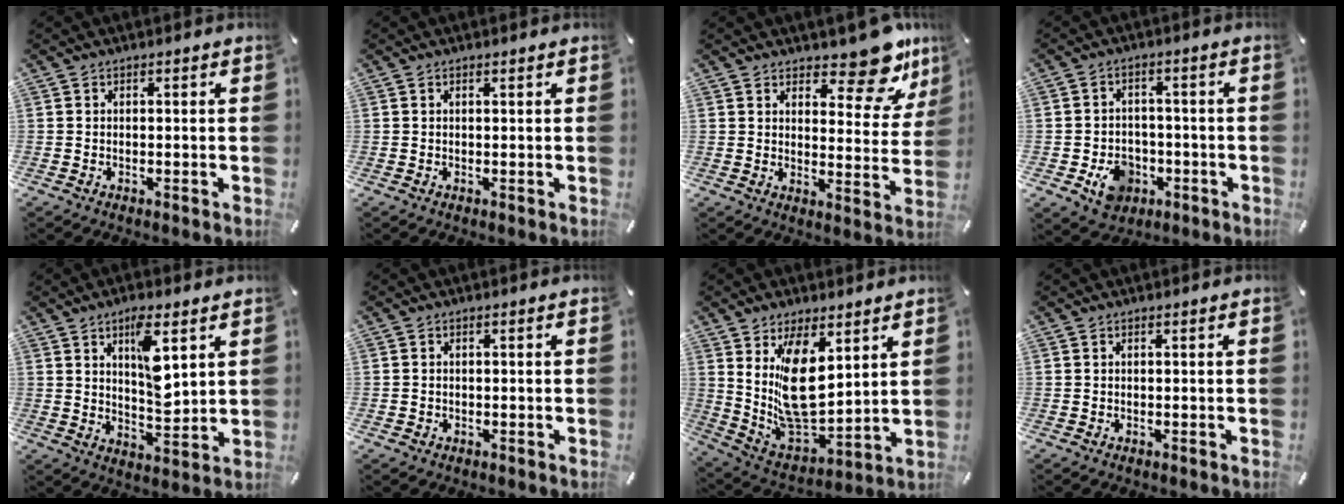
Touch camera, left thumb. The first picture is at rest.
{"total": 0.0}
{"total": 12.4, "force": [9.6, 4.9, 6.1], "torque": [-0.056, -0.086, 0.164]}
{"total": 7.9, "force": [-2.9, 6.5, 3.4], "torque": [-0.059, 0.017, -0.050]}
{"total": 9.8, "force": [4.8, 3.7, 7.6], "torque": [-0.114, -0.030, 0.076]}
{"total": 0.7, "force": [-0.3, 0.7, 0.0], "torque": [-0.002, 0.004, -0.008]}
{"total": 15.1, "force": [6.6, 9.2, 10.0], "torque": [-0.204, -0.049, 0.132]}
{"total": 0.0}